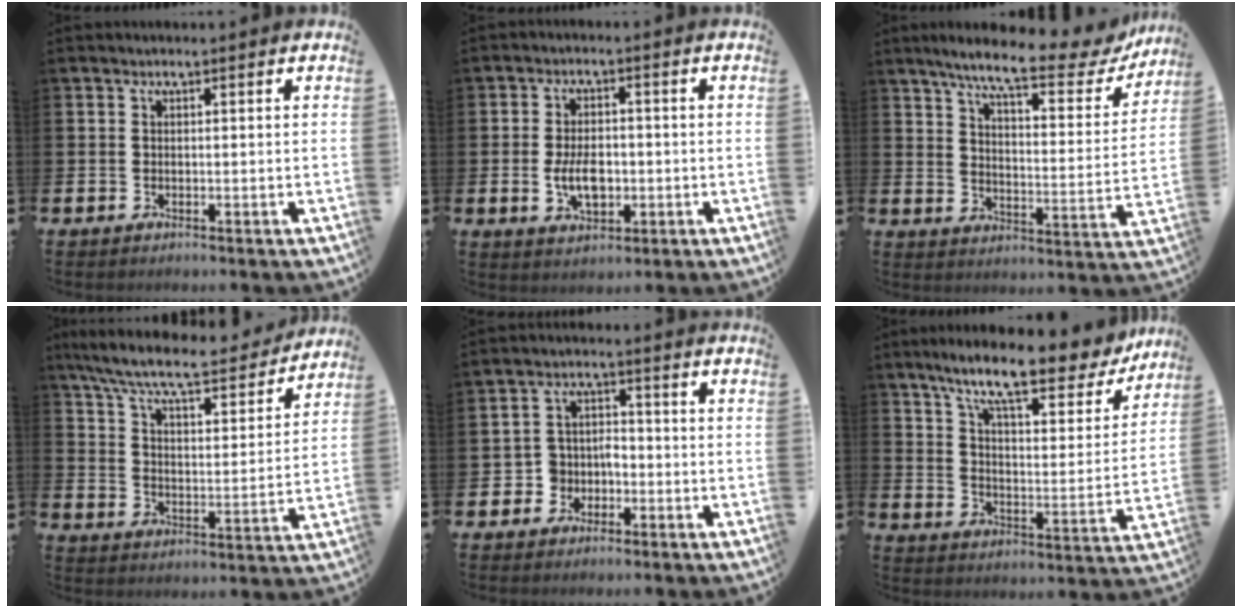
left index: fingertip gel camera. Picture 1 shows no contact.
{"total": 5.1, "force": [-0.8, 3.0, 4.0], "torque": [-0.061, 0.002, -0.016]}
{"total": 8.7, "force": [7.1, 1.7, 4.7], "torque": [-0.105, -0.045, 0.113]}
{"total": 8.7, "force": [7.9, 1.2, 3.5], "torque": [-0.103, -0.052, 0.134]}
{"total": 4.0, "force": [-2.1, 3.3, 0.6], "torque": [-0.028, 0.009, -0.045]}
{"total": 10.8, "force": [9.1, 1.9, 5.5], "torque": [-0.128, -0.053, 0.151]}